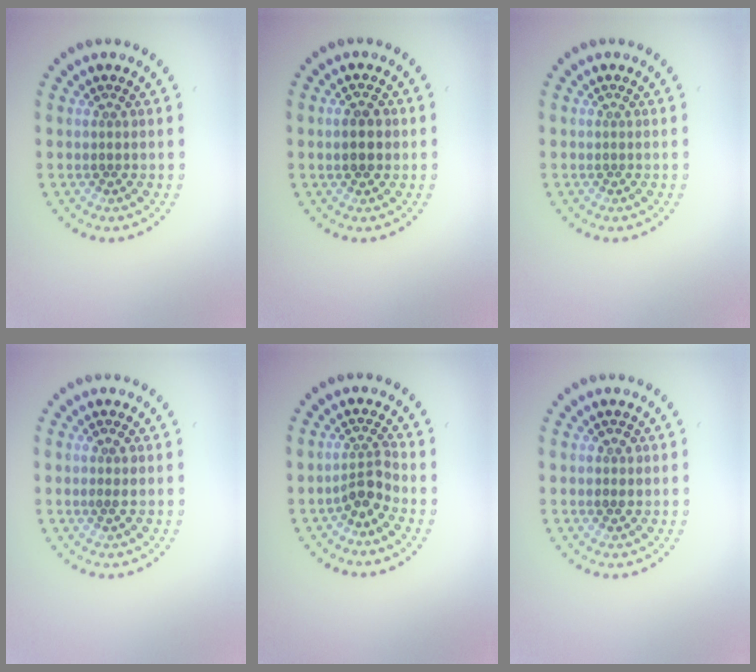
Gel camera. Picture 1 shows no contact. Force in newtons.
{"total": 2.6, "press": 2.6, "slide": 0.1}
{"total": 0.0}
{"total": 1.1, "press": 1.0, "slide": 0.3}
{"total": 2.3, "press": 1.7, "slide": 1.5}
{"total": 1.4, "press": 1.3, "slide": 0.4}